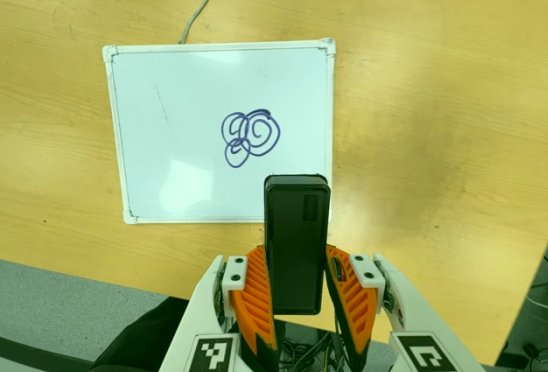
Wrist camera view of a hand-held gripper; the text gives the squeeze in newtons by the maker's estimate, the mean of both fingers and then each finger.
{"total": 4.3, "left": 2.9, "right": 5.6}